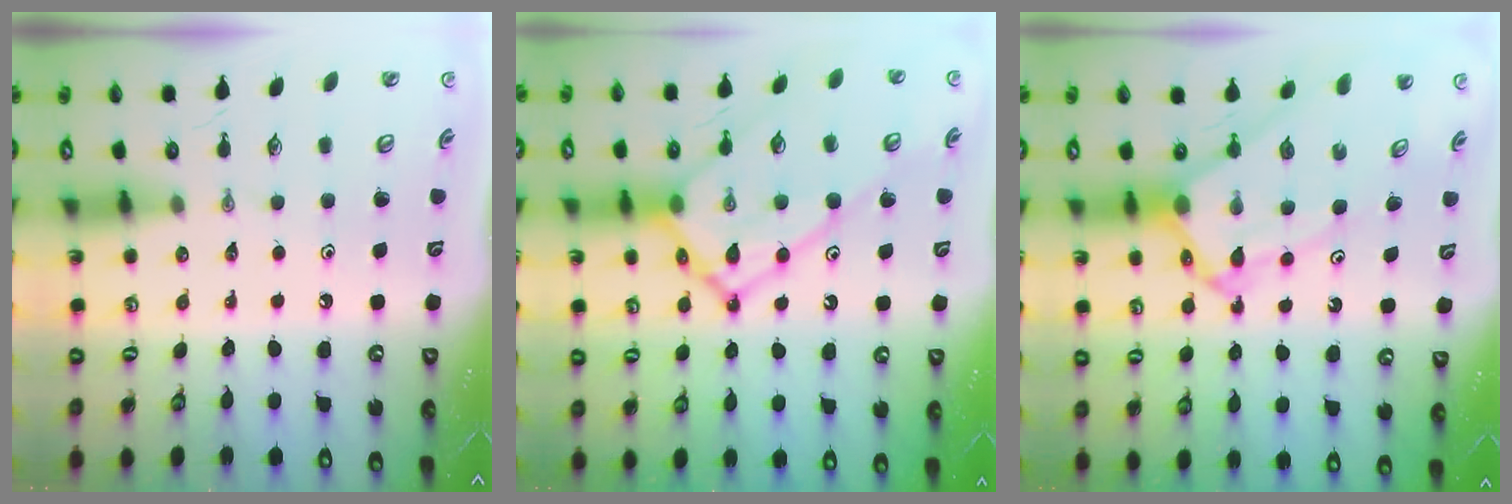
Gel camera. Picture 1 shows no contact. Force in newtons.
{"total": 18.8, "press": 18.7, "slide": 2.1}
{"total": 9.5, "press": 9.5, "slide": 0.8}